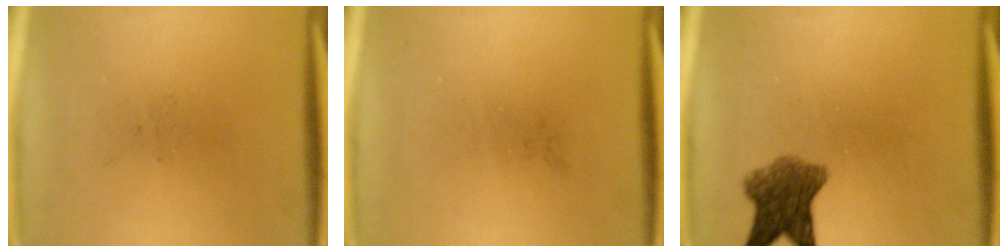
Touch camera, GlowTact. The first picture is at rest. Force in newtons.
{"total": 0.0}
{"total": 7.0}